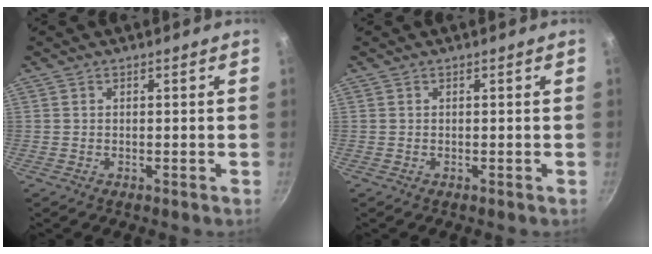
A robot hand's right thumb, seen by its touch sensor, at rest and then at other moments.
{"total": 0.0}